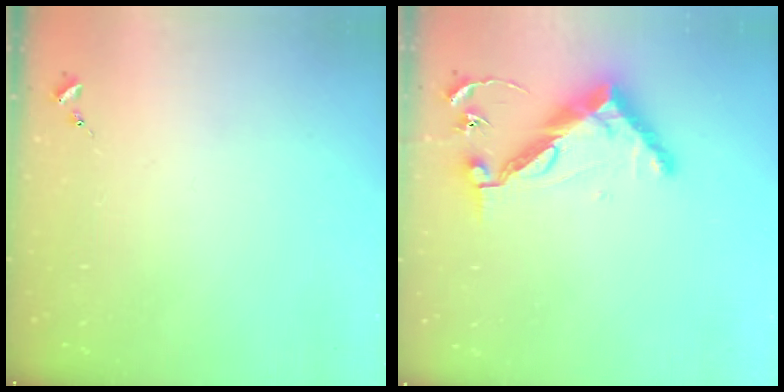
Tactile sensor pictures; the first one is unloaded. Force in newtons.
{"total": 13.0, "press": 13.0, "slide": 0.6}